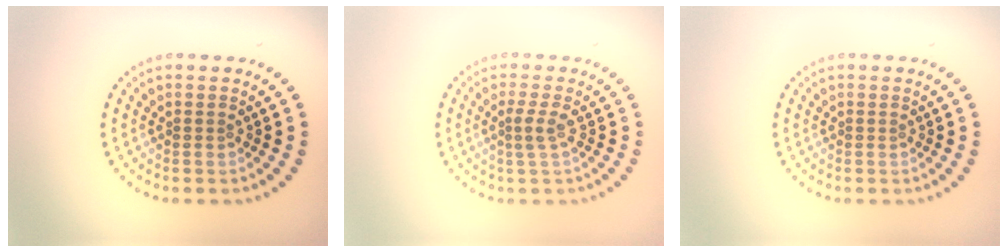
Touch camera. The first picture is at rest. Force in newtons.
{"total": 1.6, "press": 1.2, "slide": 1.1}
{"total": 0.0}